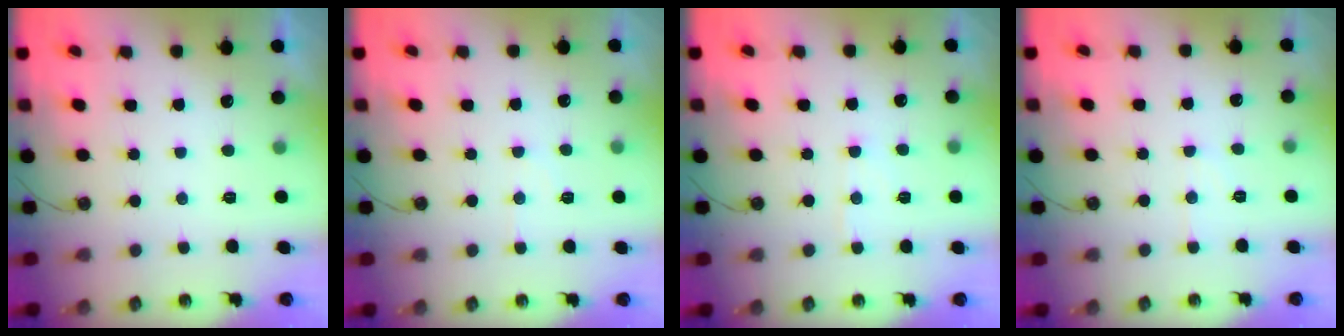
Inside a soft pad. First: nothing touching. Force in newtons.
{"total": 5.3, "press": 5.3, "slide": 0.7}
{"total": 5.4, "press": 5.3, "slide": 0.8}
{"total": 5.8, "press": 5.8, "slide": 0.5}